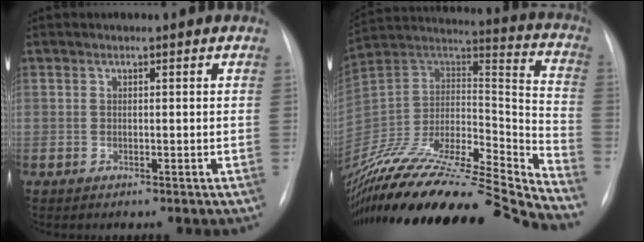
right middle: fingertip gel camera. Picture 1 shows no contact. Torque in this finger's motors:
{"motor_torque": [0.73, -1.41, 1.05, 0.21]}